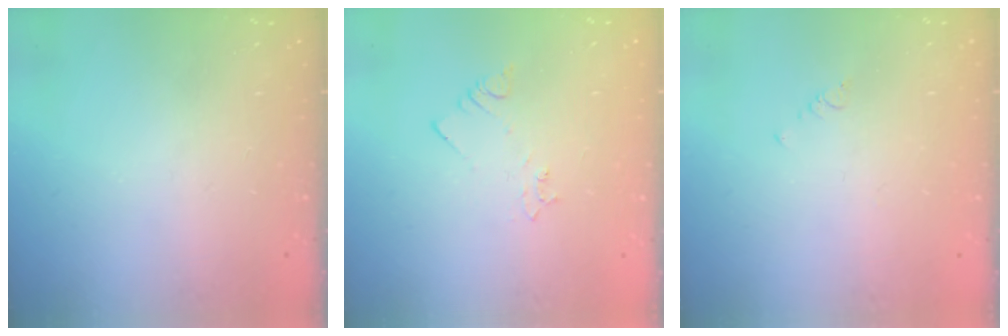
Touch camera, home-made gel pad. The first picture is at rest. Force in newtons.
{"total": 2.1, "press": 2.1, "slide": 0.3}
{"total": 0.7, "press": 0.6, "slide": 0.2}